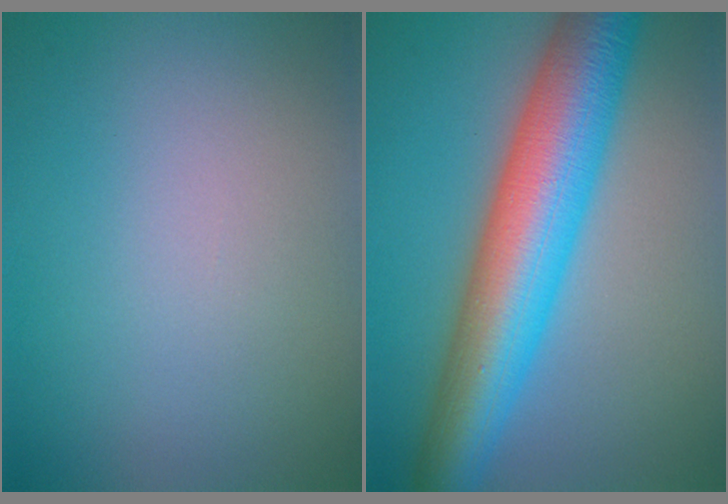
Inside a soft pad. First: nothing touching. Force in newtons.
{"total": 11.2, "press": 11.2, "slide": 0.2}